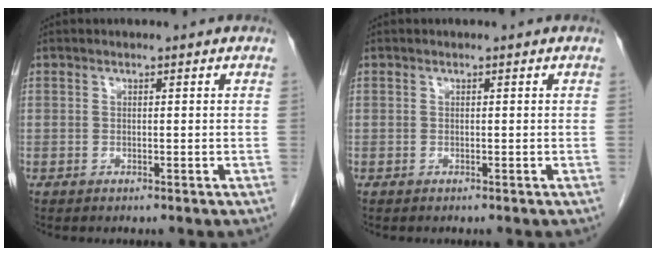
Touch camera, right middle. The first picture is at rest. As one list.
[{"total": 0.0}]